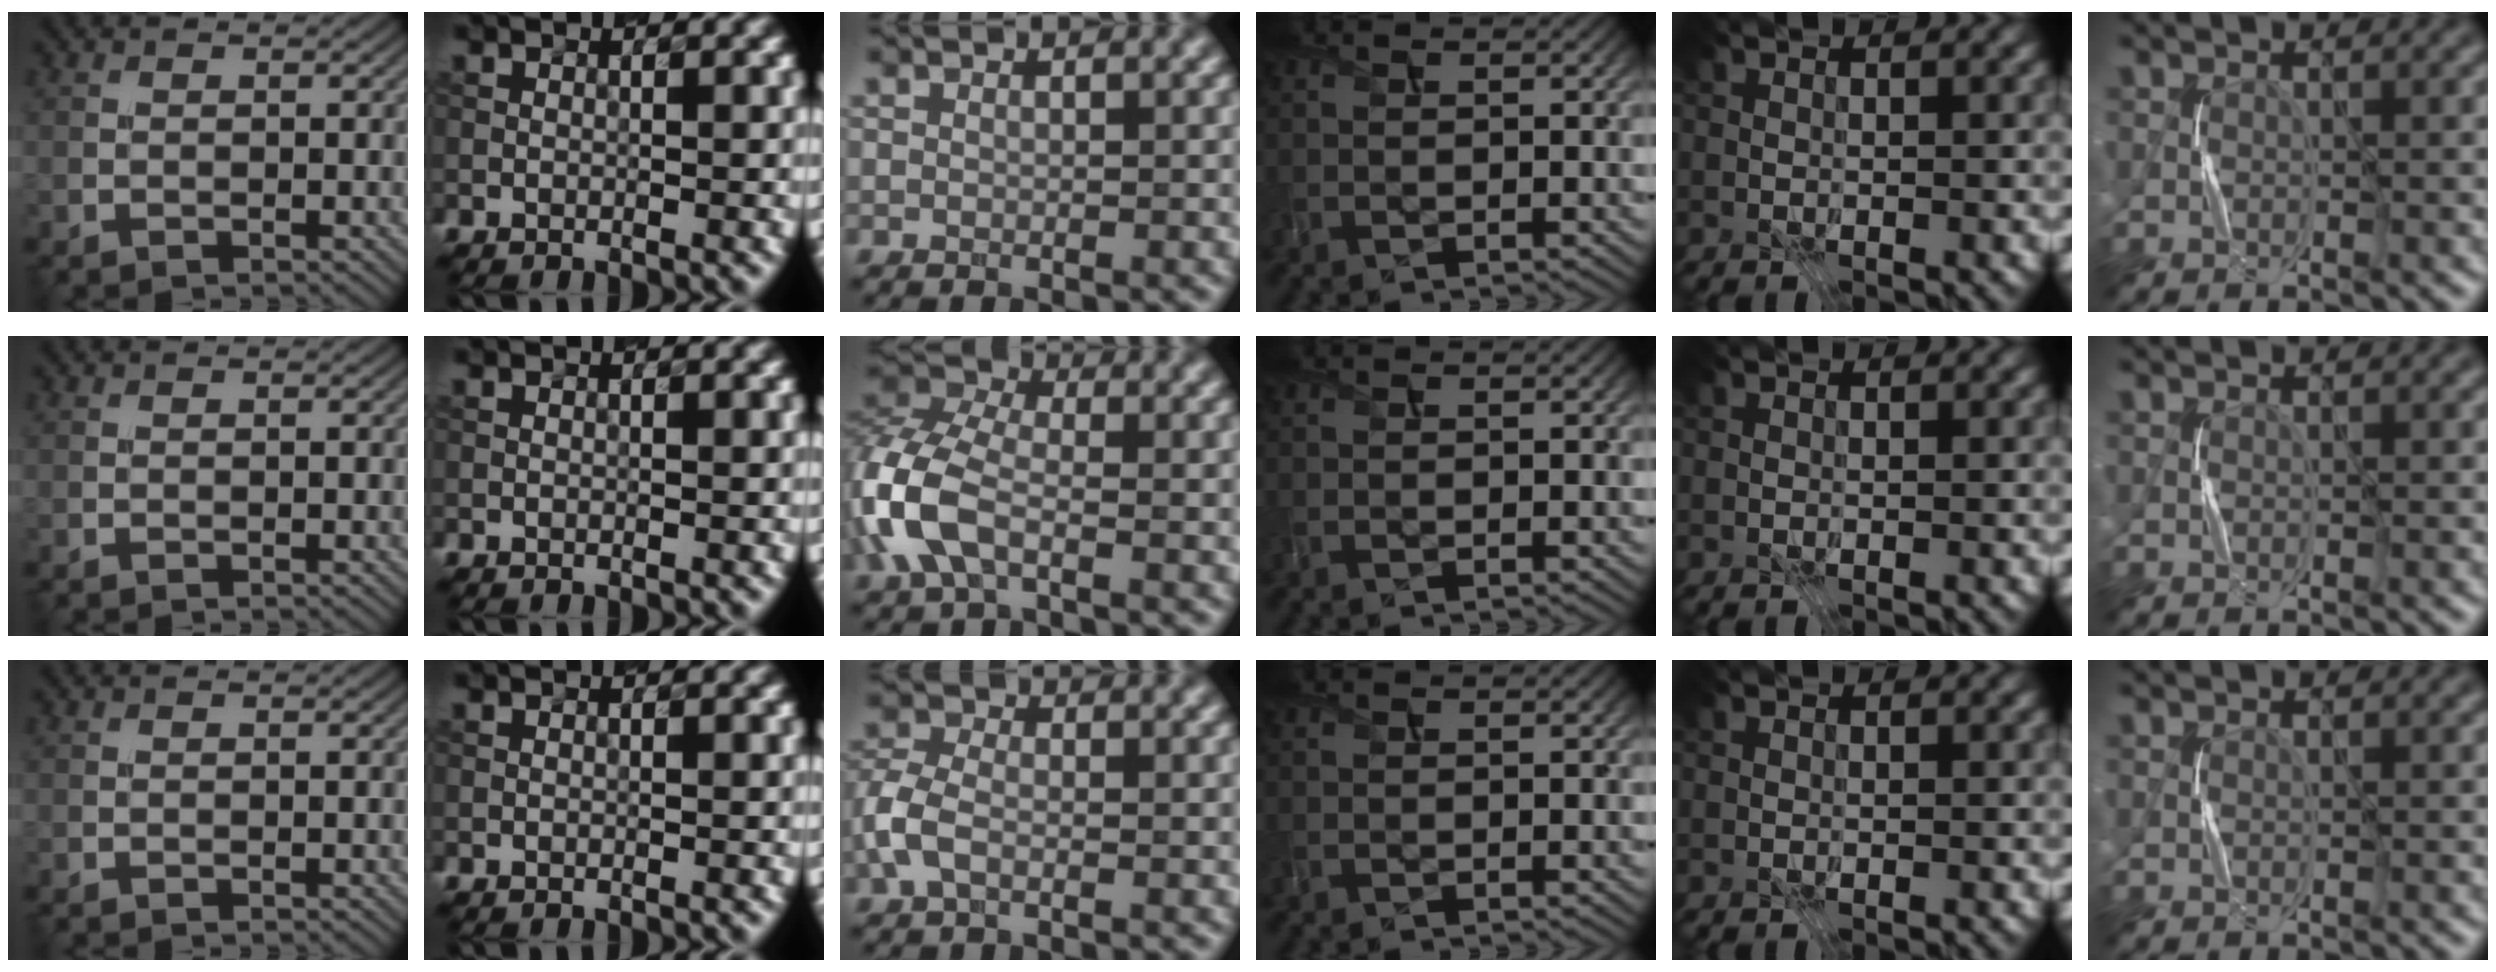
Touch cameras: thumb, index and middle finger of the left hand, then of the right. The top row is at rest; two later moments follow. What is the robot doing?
{"motion": "press", "object": "stapler"}